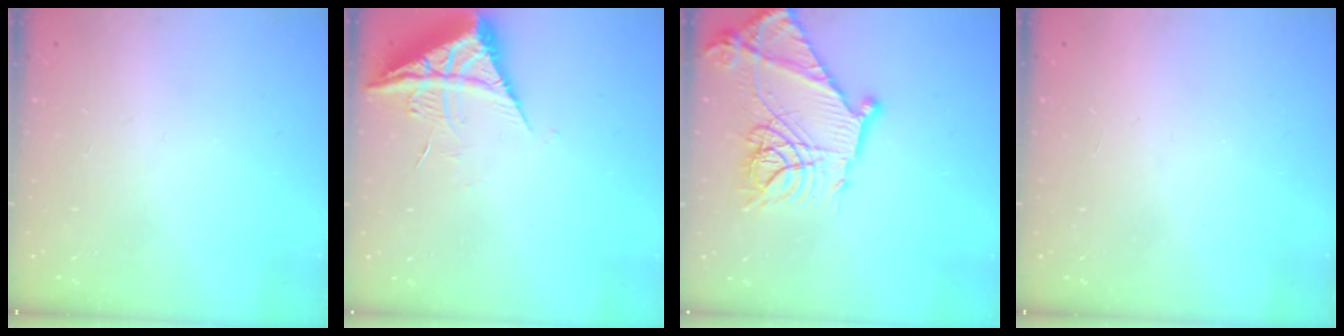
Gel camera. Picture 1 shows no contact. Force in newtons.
{"total": 7.6, "press": 7.6, "slide": 0.5}
{"total": 21.3, "press": 21.2, "slide": 1.6}
{"total": 1.7, "press": 1.6, "slide": 0.1}